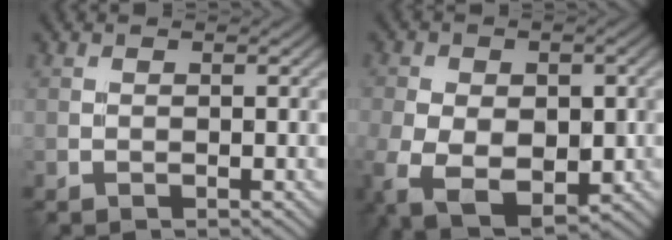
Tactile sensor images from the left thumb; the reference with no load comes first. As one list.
[{"total": 11.5, "force": [-3.0, 7.6, 8.2], "torque": [-0.161, -0.039, -0.028]}]